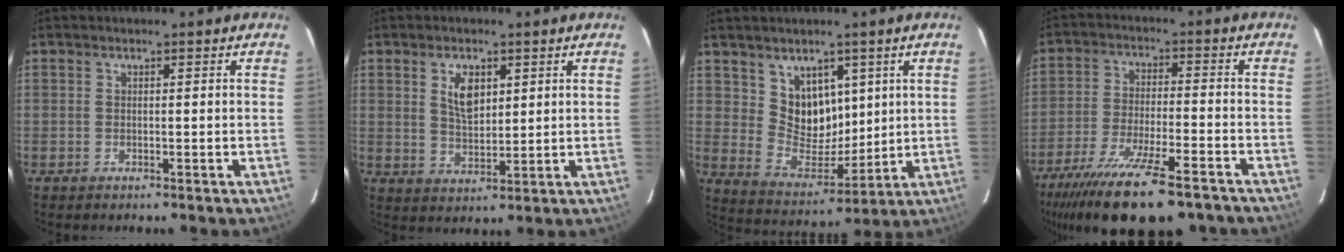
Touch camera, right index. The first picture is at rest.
{"total": 6.0, "force": [2.3, 3.1, 4.6], "torque": [-0.080, 0.003, 0.047]}
{"total": 9.8, "force": [4.5, 7.4, 4.5], "torque": [-0.077, -0.002, 0.102]}
{"total": 21.4, "force": [-16.4, 5.2, 12.8], "torque": [-0.252, -0.055, -0.261]}